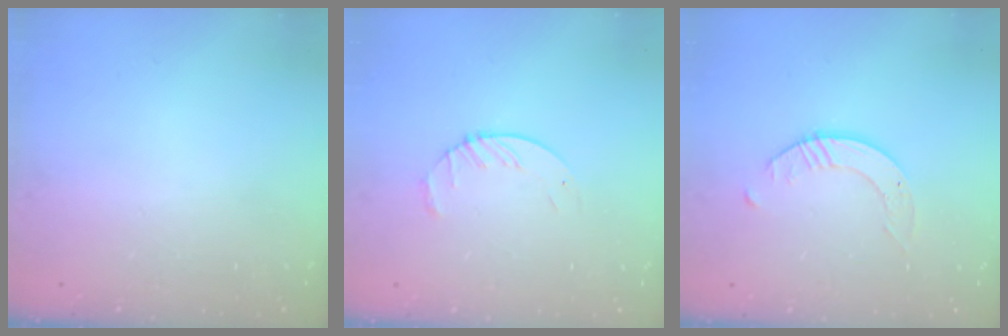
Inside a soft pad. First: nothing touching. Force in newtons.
{"total": 3.8, "press": 3.8, "slide": 0.4}
{"total": 2.6, "press": 2.6, "slide": 0.3}